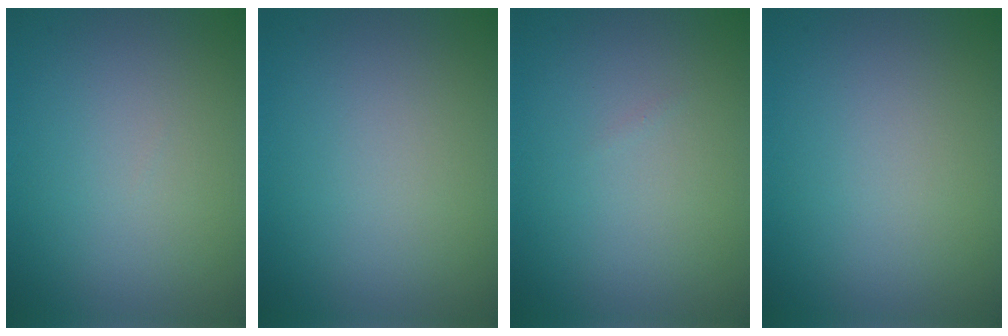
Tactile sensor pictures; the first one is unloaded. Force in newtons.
{"total": 0.0}
{"total": 0.0}
{"total": 0.0}